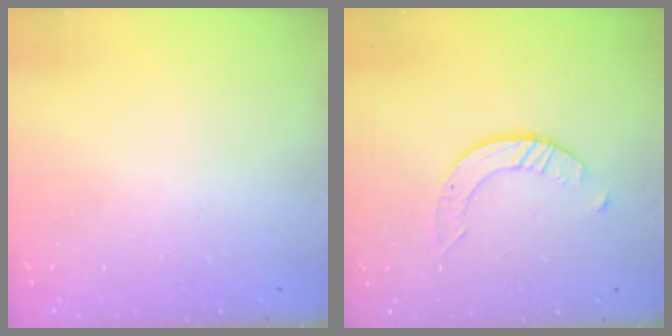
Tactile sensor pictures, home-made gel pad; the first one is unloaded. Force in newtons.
{"total": 2.4, "press": 2.4, "slide": 0.3}